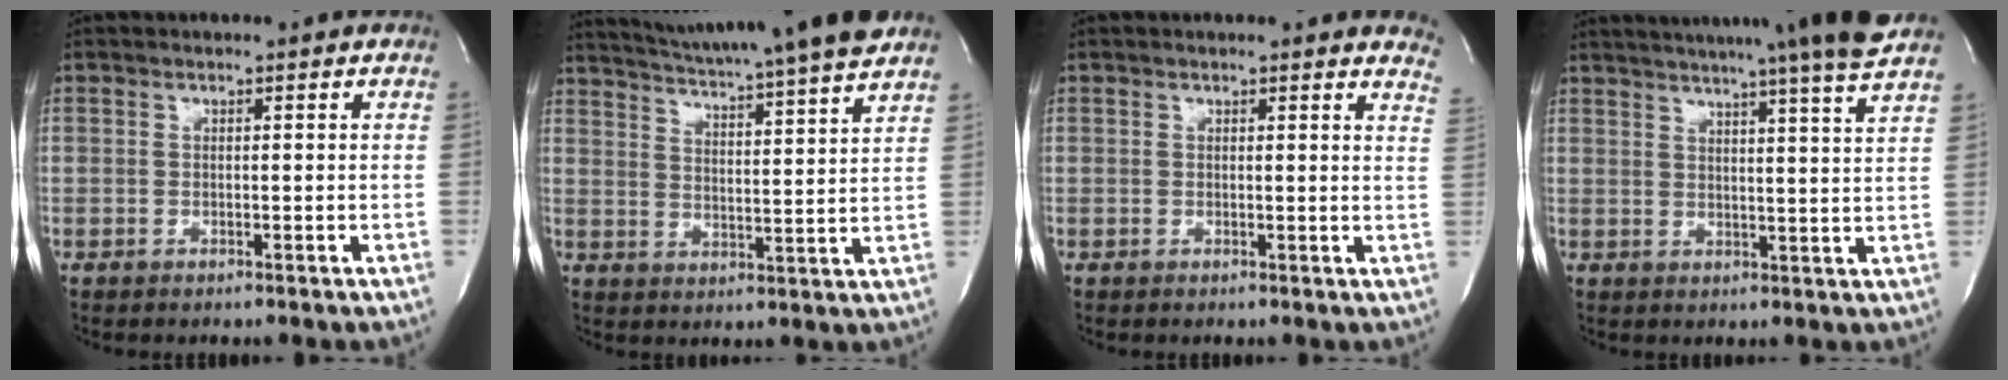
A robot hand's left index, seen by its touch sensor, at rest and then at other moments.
{"total": 19.3, "force": [17.0, -1.0, 8.9], "torque": [-0.153, -0.025, 0.238]}
{"total": 8.6, "force": [8.1, 1.6, 2.7], "torque": [-0.005, -0.017, 0.060]}
{"total": 19.1, "force": [16.7, -1.9, 9.0], "torque": [-0.153, -0.033, 0.212]}